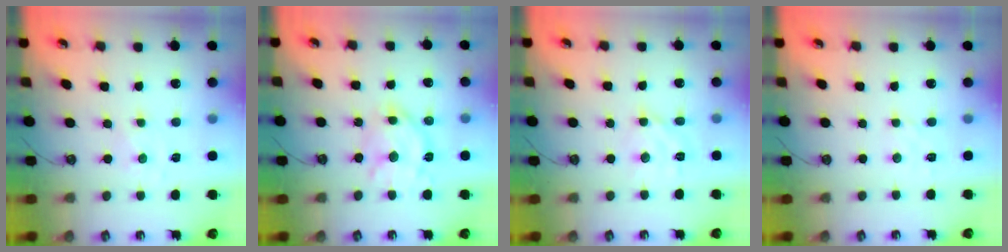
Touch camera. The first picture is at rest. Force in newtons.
{"total": 14.2, "press": 14.1, "slide": 1.2}
{"total": 7.2, "press": 7.1, "slide": 0.5}
{"total": 2.1, "press": 2.0, "slide": 0.6}